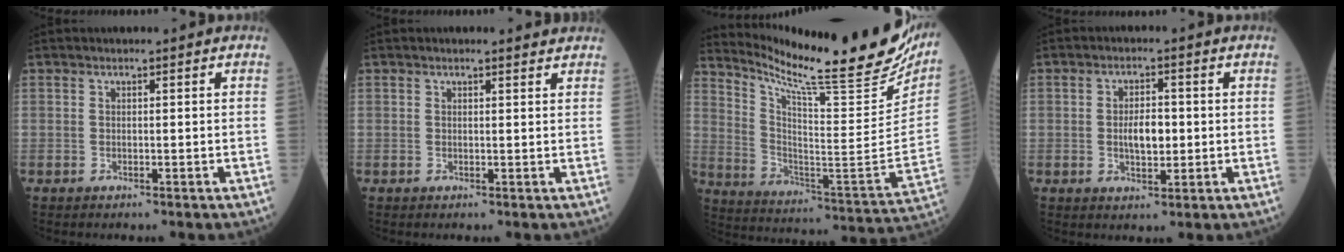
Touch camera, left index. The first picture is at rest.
{"total": 2.2, "force": [2.1, 0.3, 0.6], "torque": [-0.015, 0.002, 0.019]}
{"total": 27.2, "force": [23.2, 1.3, 14.2], "torque": [-0.240, -0.088, 0.331]}
{"total": 4.3, "force": [-0.1, 1.9, 3.9], "torque": [-0.071, 0.001, 0.000]}